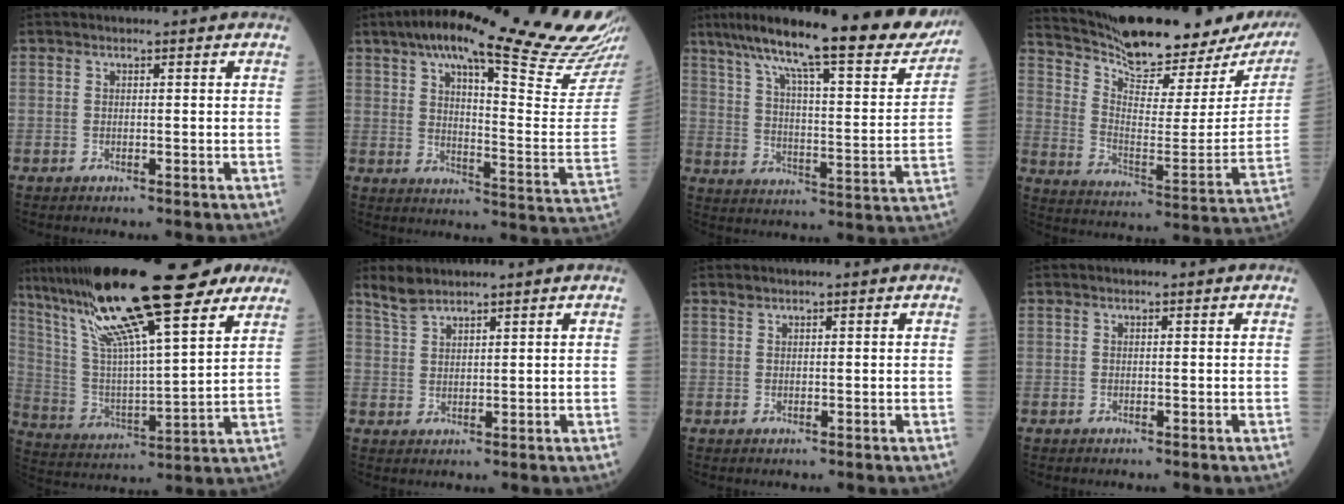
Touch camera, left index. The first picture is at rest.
{"total": 27.2, "force": [22.5, 0.8, 15.3], "torque": [-0.228, -0.046, 0.285]}
{"total": 26.3, "force": [21.5, 3.6, 14.6], "torque": [-0.232, -0.018, 0.295]}
{"total": 24.3, "force": [21.9, 4.3, 9.7], "torque": [-0.164, -0.066, 0.304]}
{"total": 25.0, "force": [17.6, 3.3, 17.5], "torque": [-0.314, 0.029, 0.299]}
{"total": 3.0, "force": [2.9, 0.7, 0.6], "torque": [-0.019, 0.011, 0.061]}
{"total": 0.5, "force": [0.5, 0.2, -0.1], "torque": [-0.001, 0.001, 0.006]}
{"total": 0.0}